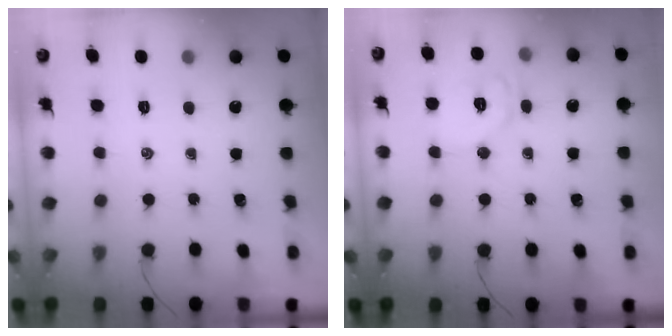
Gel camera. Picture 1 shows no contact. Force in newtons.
{"total": 9.5, "press": 9.5, "slide": 0.3}